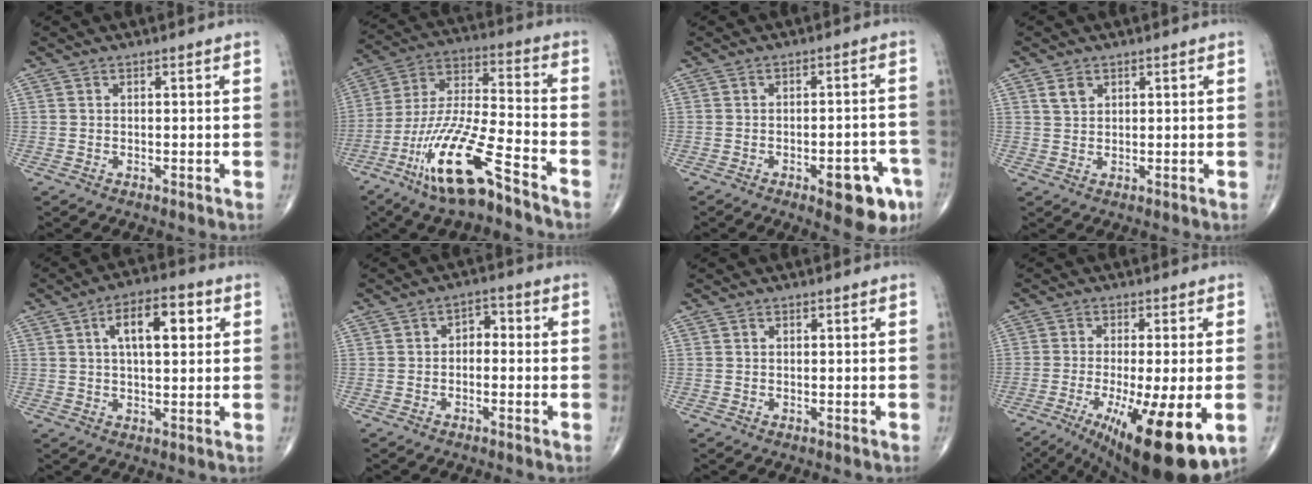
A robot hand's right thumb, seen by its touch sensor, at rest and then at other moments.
{"total": 17.8, "force": [-10.8, 3.7, 13.6], "torque": [-0.277, 0.059, -0.202]}
{"total": 9.8, "force": [-4.7, 3.7, 7.7], "torque": [-0.072, 0.024, -0.052]}
{"total": 2.4, "force": [1.3, 1.6, 1.2], "torque": [-0.018, -0.004, 0.028]}
{"total": 10.3, "force": [3.1, 4.5, 8.7], "torque": [-0.119, 0.008, 0.044]}
{"total": 3.1, "force": [-0.3, 2.2, 2.2], "torque": [-0.012, 0.016, -0.018]}
{"total": 0.0}
{"total": 17.8, "force": [-6.2, 4.1, 16.2], "torque": [-0.230, -0.028, -0.083]}